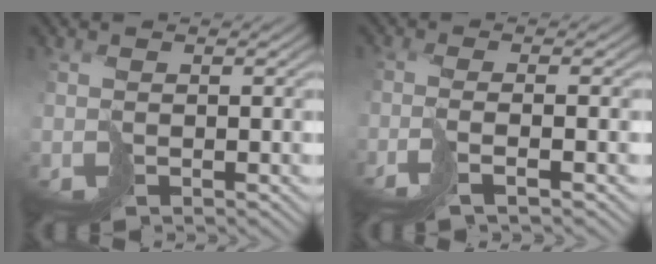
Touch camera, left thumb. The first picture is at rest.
{"total": 4.7, "force": [-2.2, 1.1, 4.0], "torque": [-0.066, 0.000, -0.054]}